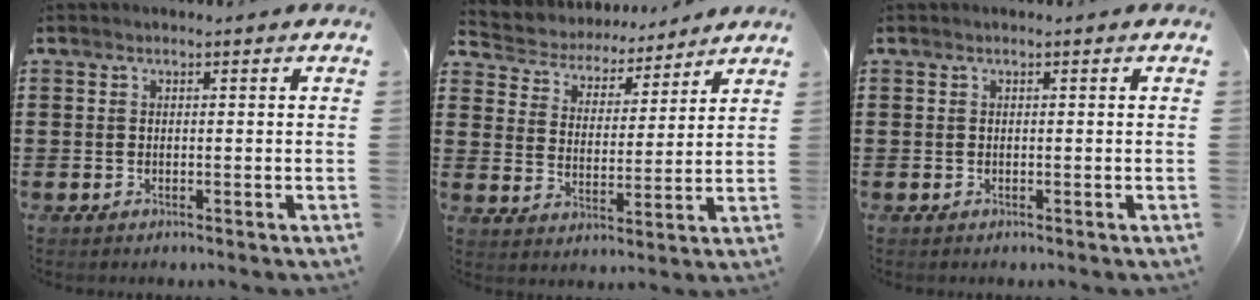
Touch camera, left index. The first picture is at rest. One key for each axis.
{"total": 4.7, "fx": 4.7, "fy": 0.8, "fz": -0.1, "tx": -0.027, "ty": -0.036, "tz": 0.076}
{"total": 0.0}